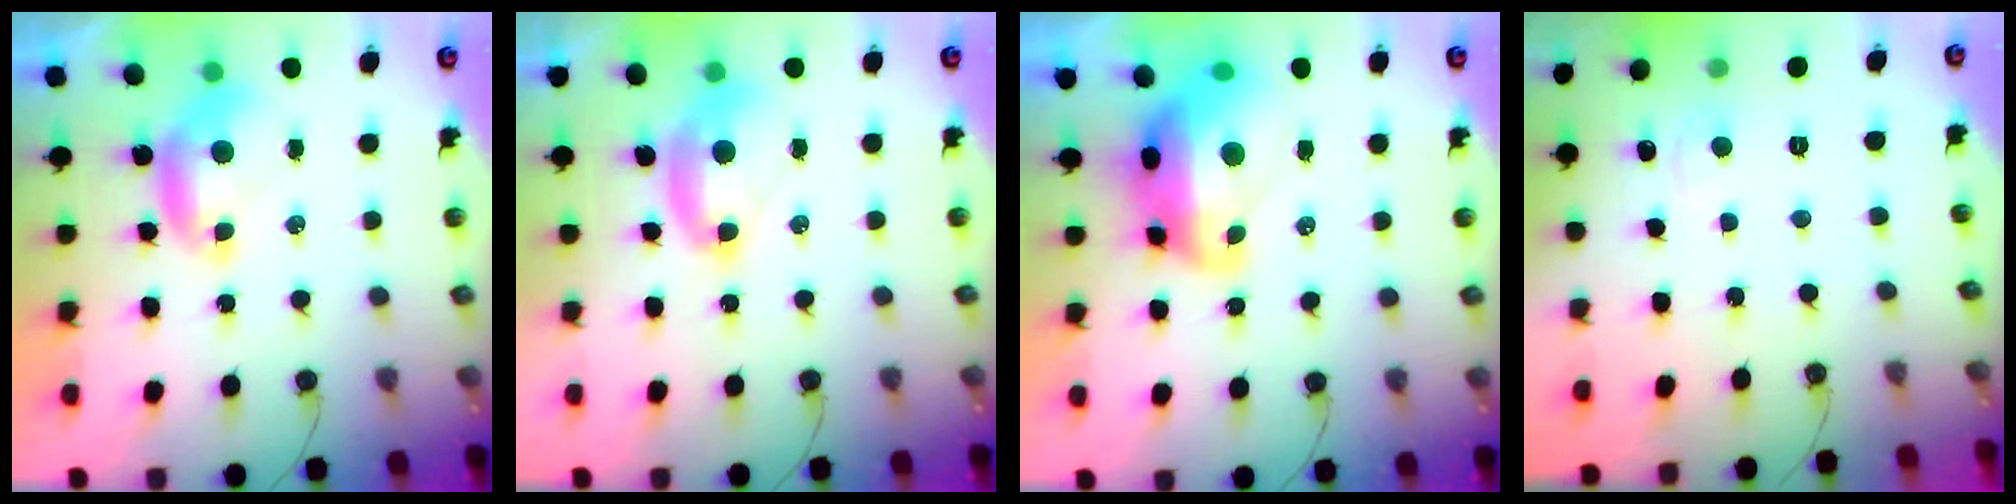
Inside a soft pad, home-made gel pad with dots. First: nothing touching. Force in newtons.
{"total": 2.6, "press": 2.6, "slide": 0.6}
{"total": 7.3, "press": 7.2, "slide": 1.2}
{"total": 2.9, "press": 2.9, "slide": 0.4}